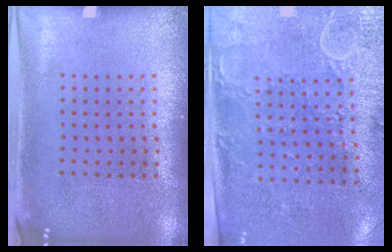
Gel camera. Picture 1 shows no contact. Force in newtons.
{"total": 2.9, "press": 2.4, "slide": 1.7}